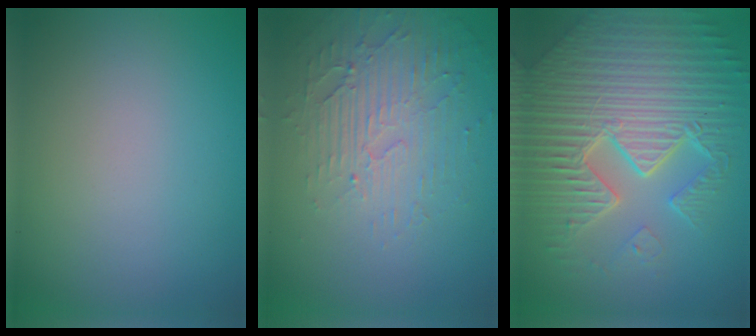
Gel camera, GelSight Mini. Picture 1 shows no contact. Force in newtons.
{"total": 4.1, "press": 3.3, "slide": 2.4}
{"total": 10.8, "press": 6.9, "slide": 8.3}